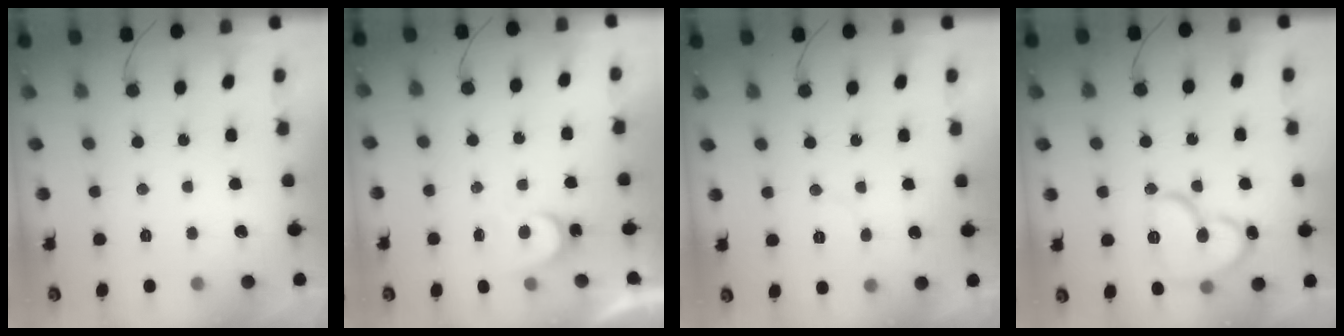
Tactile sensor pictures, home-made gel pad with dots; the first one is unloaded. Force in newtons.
{"total": 4.9, "press": 4.8, "slide": 0.5}
{"total": 4.3, "press": 4.3, "slide": 0.5}
{"total": 14.8, "press": 14.7, "slide": 1.3}